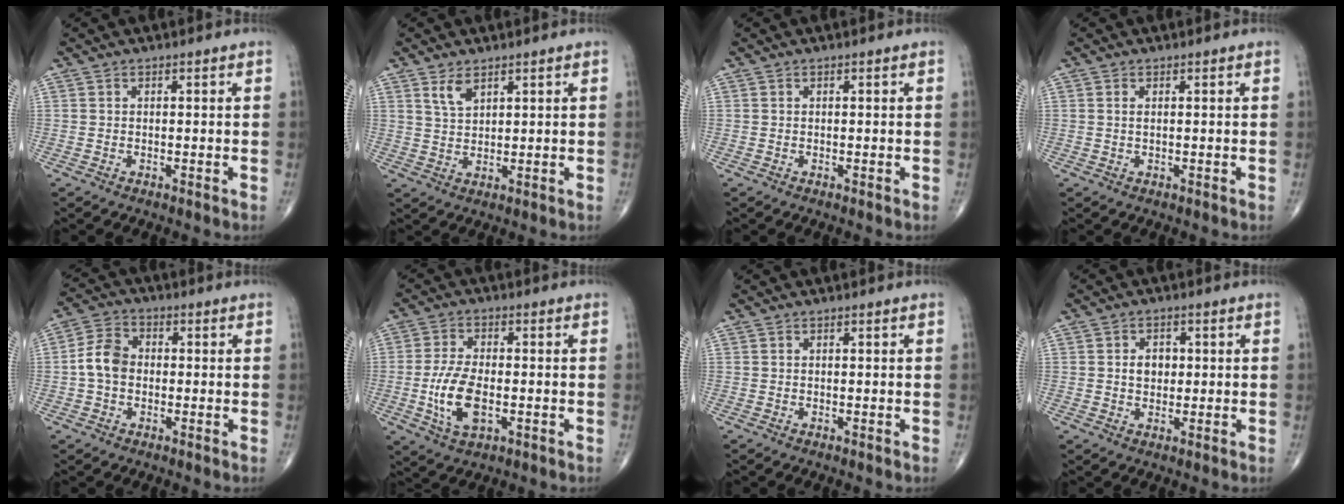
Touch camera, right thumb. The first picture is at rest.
{"total": 3.7, "force": [2.4, 1.7, 2.2], "torque": [-0.037, -0.014, 0.051]}
{"total": 0.0}
{"total": 0.8, "force": [0.3, 0.3, 0.7], "torque": [-0.019, 0.003, 0.007]}
{"total": 6.6, "force": [-0.6, 4.9, 4.3], "torque": [-0.077, 0.022, -0.021]}
{"total": 9.4, "force": [-1.9, 4.6, 8.0], "torque": [-0.161, 0.001, -0.033]}
{"total": 0.0}
{"total": 3.7, "force": [0.4, 2.9, 2.3], "torque": [-0.021, 0.004, 0.004]}